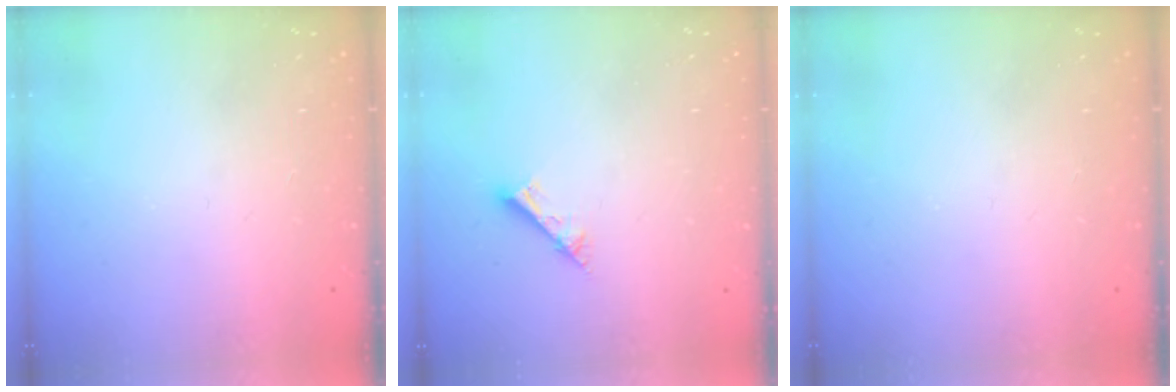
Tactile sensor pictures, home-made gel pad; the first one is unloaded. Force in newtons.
{"total": 2.4, "press": 2.4, "slide": 0.1}
{"total": 0.0}